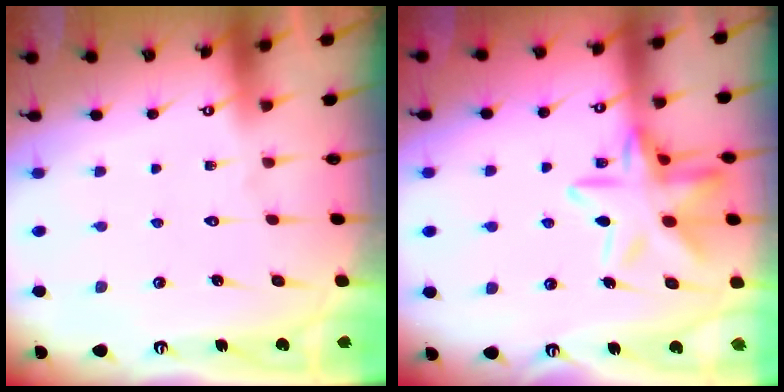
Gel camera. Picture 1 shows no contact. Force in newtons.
{"total": 15.5, "press": 15.4, "slide": 1.3}